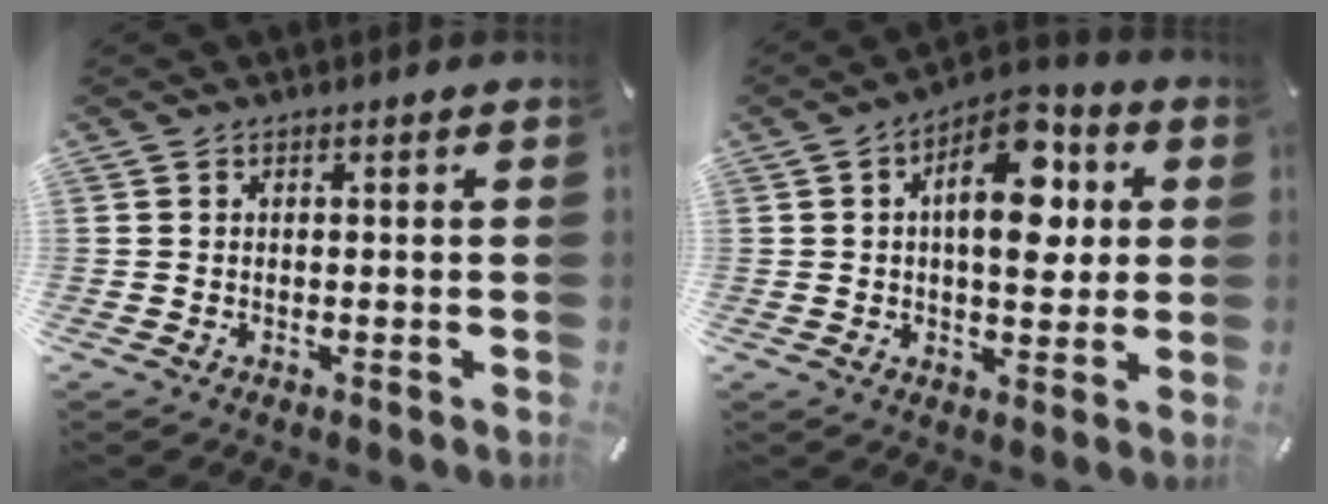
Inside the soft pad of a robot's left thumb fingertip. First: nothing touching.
{"total": 14.4, "force": [3.6, 7.8, 11.5], "torque": [-0.160, -0.007, 0.059]}